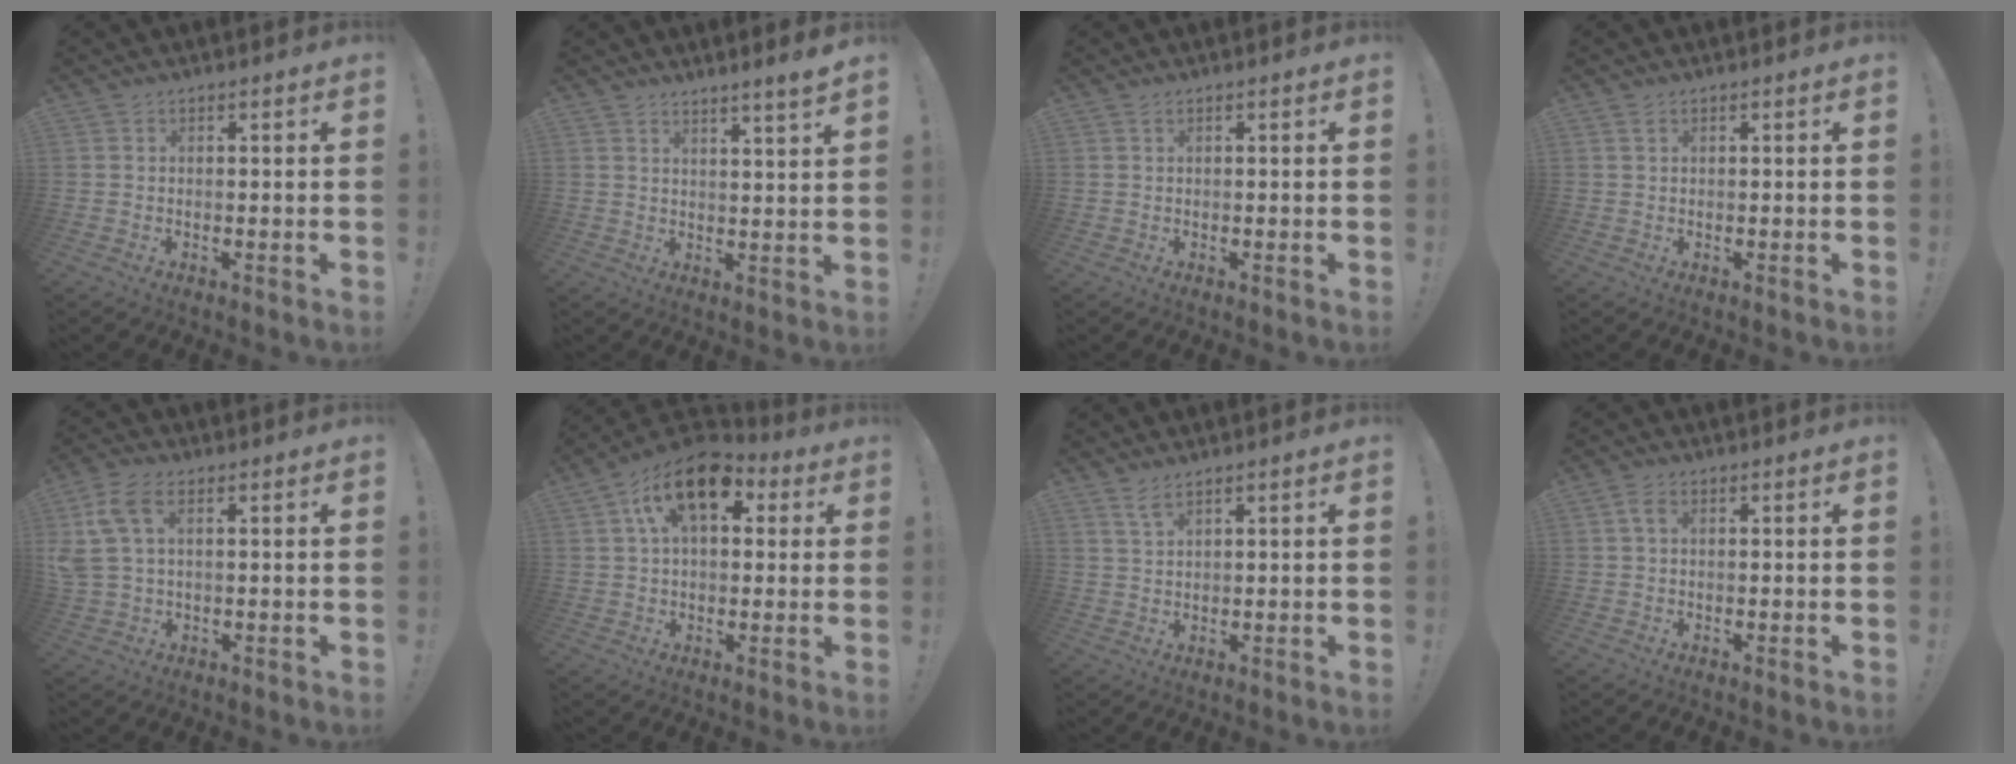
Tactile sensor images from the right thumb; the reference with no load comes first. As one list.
[{"total": 4.5, "force": [3.6, -0.6, 2.5], "torque": [-0.032, -0.027, 0.058]}, {"total": 0.0}, {"total": 1.1, "force": [0.7, 0.4, 0.8], "torque": [-0.009, -0.001, 0.011]}, {"total": 10.0, "force": [2.7, 5.7, 7.7], "torque": [-0.160, -0.005, 0.055]}, {"total": 15.4, "force": [6.3, 8.5, 11.2], "torque": [-0.177, -0.014, 0.113]}, {"total": 3.0, "force": [2.3, 0.5, 2.0], "torque": [-0.038, -0.008, 0.039]}, {"total": 2.4, "force": [0.5, 1.2, 1.9], "torque": [-0.038, 0.006, 0.009]}]